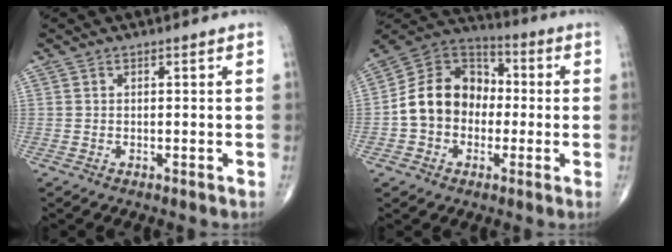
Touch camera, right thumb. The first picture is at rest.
{"total": 14.0, "force": [-1.4, 11.3, 8.2], "torque": [-0.111, 0.043, -0.036]}